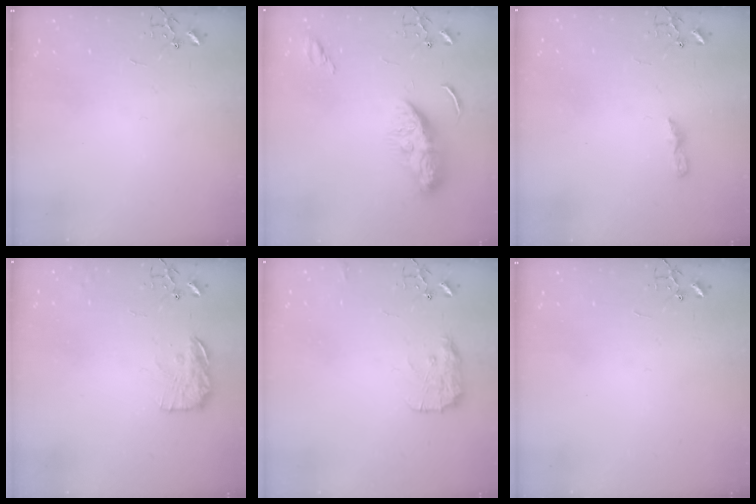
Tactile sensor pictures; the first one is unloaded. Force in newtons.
{"total": 10.3, "press": 10.2, "slide": 0.9}
{"total": 5.3, "press": 5.3, "slide": 0.6}
{"total": 13.3, "press": 13.3, "slide": 0.8}
{"total": 10.8, "press": 10.8, "slide": 0.4}
{"total": 0.0}